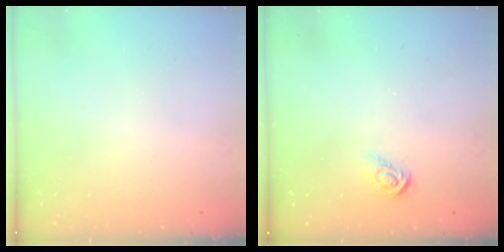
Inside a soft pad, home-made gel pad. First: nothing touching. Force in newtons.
{"total": 5.3, "press": 5.3, "slide": 0.4}